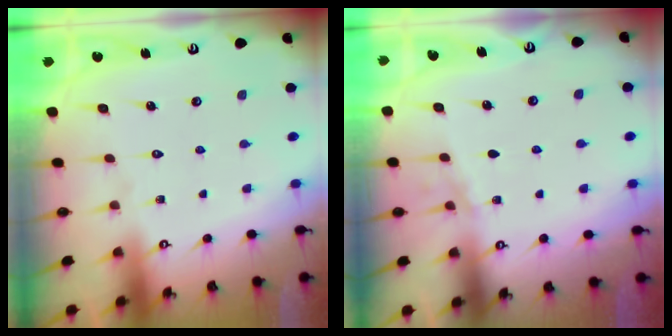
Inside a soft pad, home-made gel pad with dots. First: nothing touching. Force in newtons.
{"total": 2.9, "press": 2.7, "slide": 1.1}